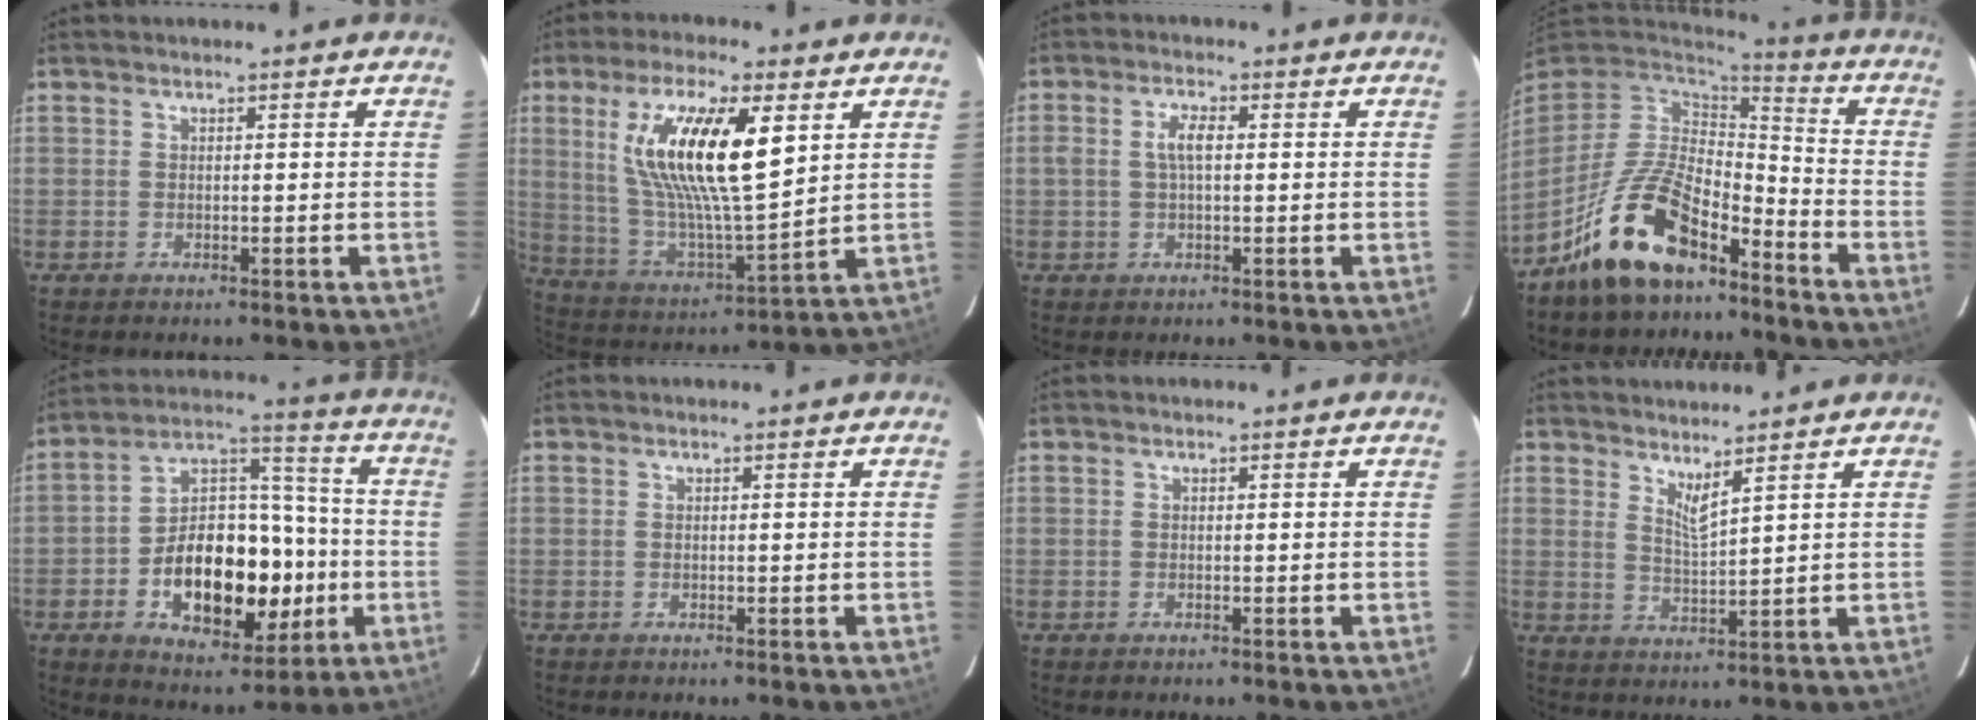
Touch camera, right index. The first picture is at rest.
{"total": 19.8, "force": [6.8, 5.5, 17.8], "torque": [-0.334, -0.001, 0.134]}
{"total": 3.6, "force": [0.3, 1.5, 3.3], "torque": [-0.064, 0.007, 0.007]}
{"total": 16.3, "force": [-10.7, 6.9, 10.2], "torque": [-0.212, 0.000, -0.193]}
{"total": 20.5, "force": [-5.4, 12.8, 15.1], "torque": [-0.275, 0.041, -0.068]}
{"total": 0.0}
{"total": 0.0}
{"total": 3.7, "force": [3.0, -0.1, 2.0], "torque": [-0.037, -0.012, 0.049]}